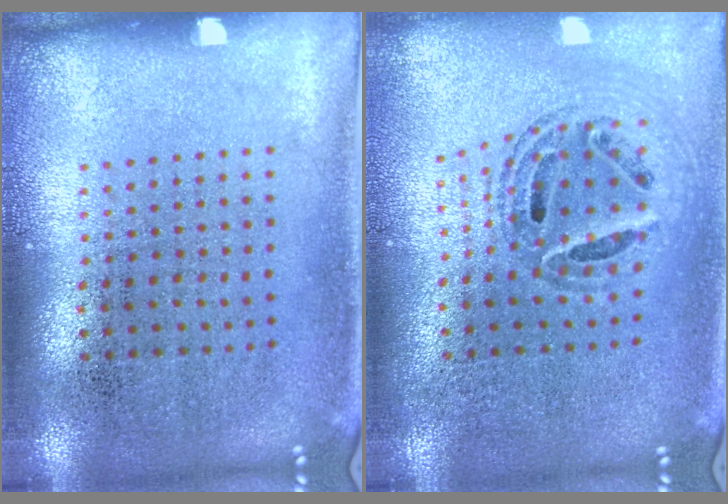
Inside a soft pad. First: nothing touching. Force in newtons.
{"total": 0.9, "press": 0.8, "slide": 0.2}